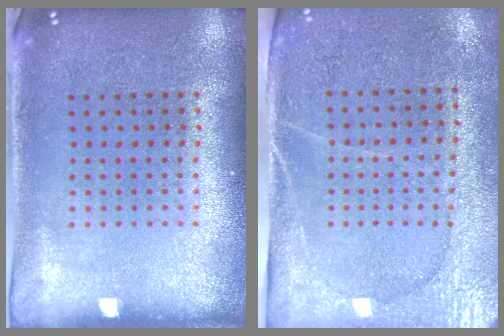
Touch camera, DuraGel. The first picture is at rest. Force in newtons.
{"total": 2.9, "press": 2.6, "slide": 1.3}